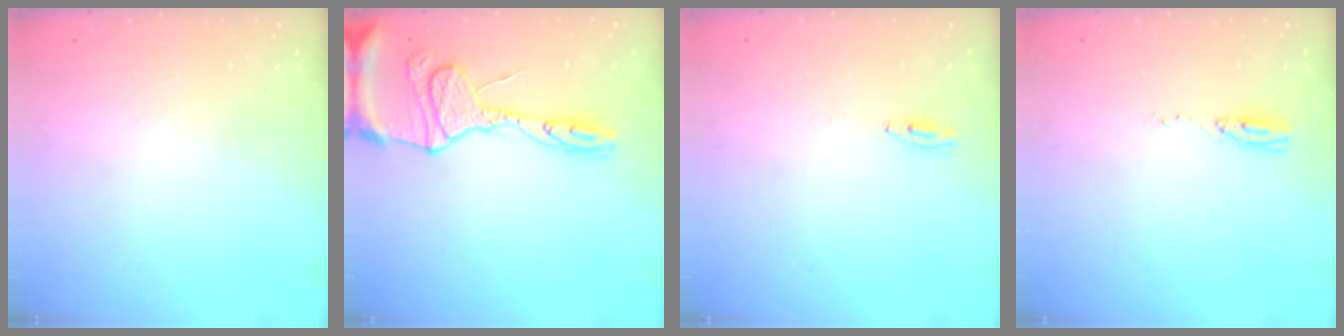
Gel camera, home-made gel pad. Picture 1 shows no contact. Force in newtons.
{"total": 19.3, "press": 19.2, "slide": 1.8}
{"total": 2.4, "press": 2.4, "slide": 0.2}
{"total": 4.8, "press": 4.6, "slide": 1.4}